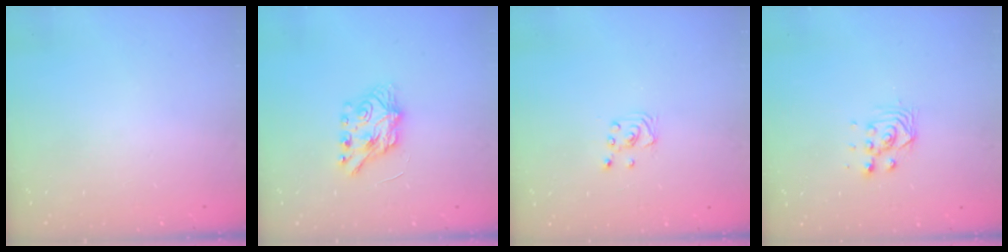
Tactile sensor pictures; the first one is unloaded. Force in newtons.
{"total": 7.2, "press": 7.1, "slide": 0.4}
{"total": 2.3, "press": 2.3, "slide": 0.2}
{"total": 2.9, "press": 2.8, "slide": 0.8}